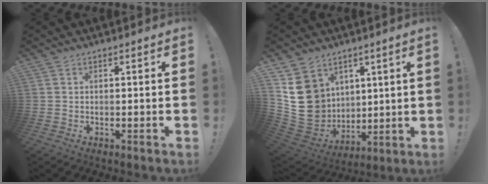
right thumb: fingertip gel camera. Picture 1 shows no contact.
{"total": 17.9, "force": [5.4, 15.5, 7.1], "torque": [-0.137, -0.039, 0.131]}